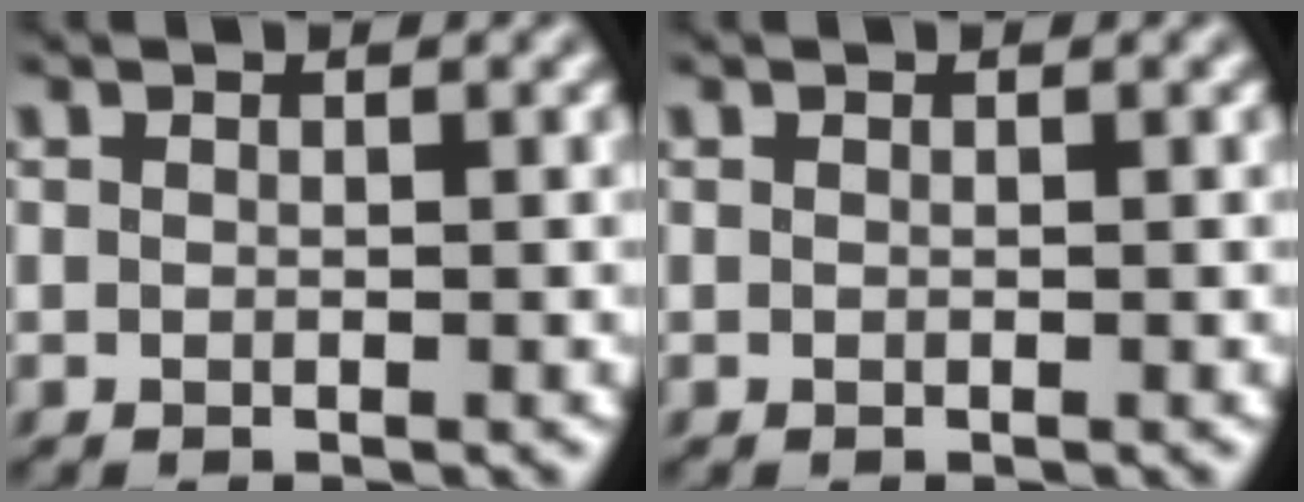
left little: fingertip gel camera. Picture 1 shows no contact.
{"total": 0.0}